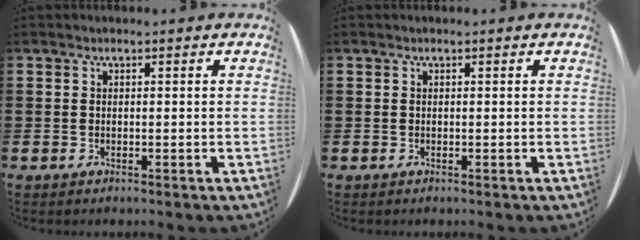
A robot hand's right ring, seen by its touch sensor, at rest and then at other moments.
{"total": 0.0}